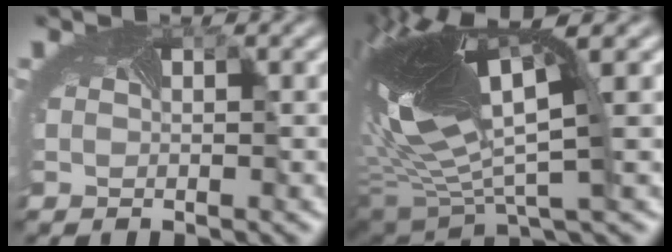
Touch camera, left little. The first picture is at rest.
{"total": 11.6, "force": [2.4, 3.5, 10.8], "torque": [-0.254, -0.006, 0.055]}